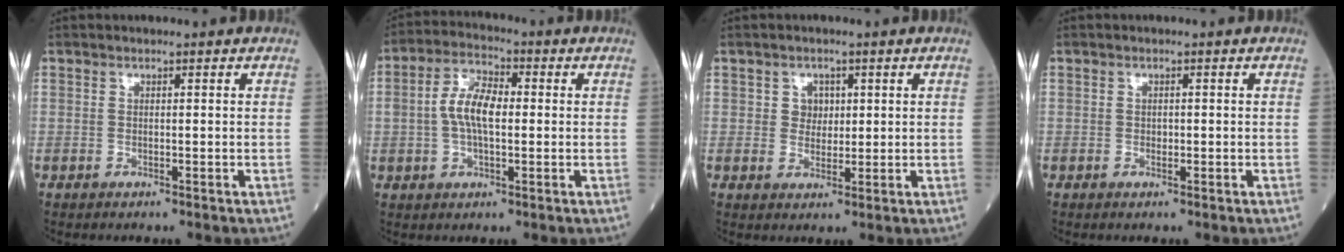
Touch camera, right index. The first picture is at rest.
{"total": 7.5, "force": [0.1, 3.3, 6.7], "torque": [-0.139, 0.015, -0.003]}
{"total": 2.7, "force": [0.8, 2.3, 1.1], "torque": [-0.011, 0.001, 0.011]}
{"total": 0.7, "force": [-0.1, 0.5, 0.4], "torque": [-0.006, 0.001, -0.002]}